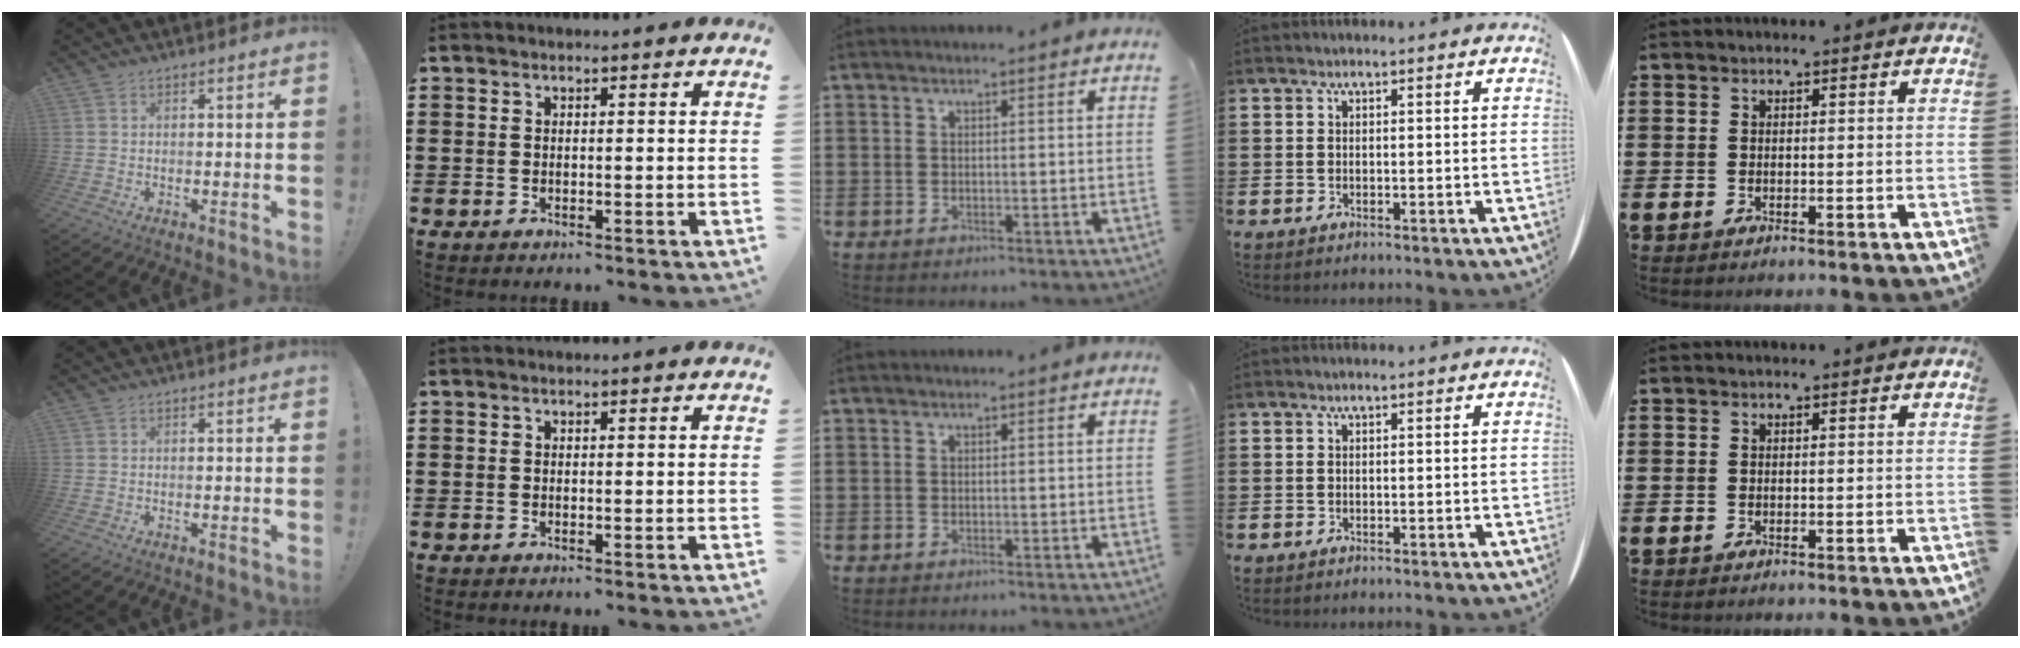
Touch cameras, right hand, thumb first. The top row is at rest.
{}